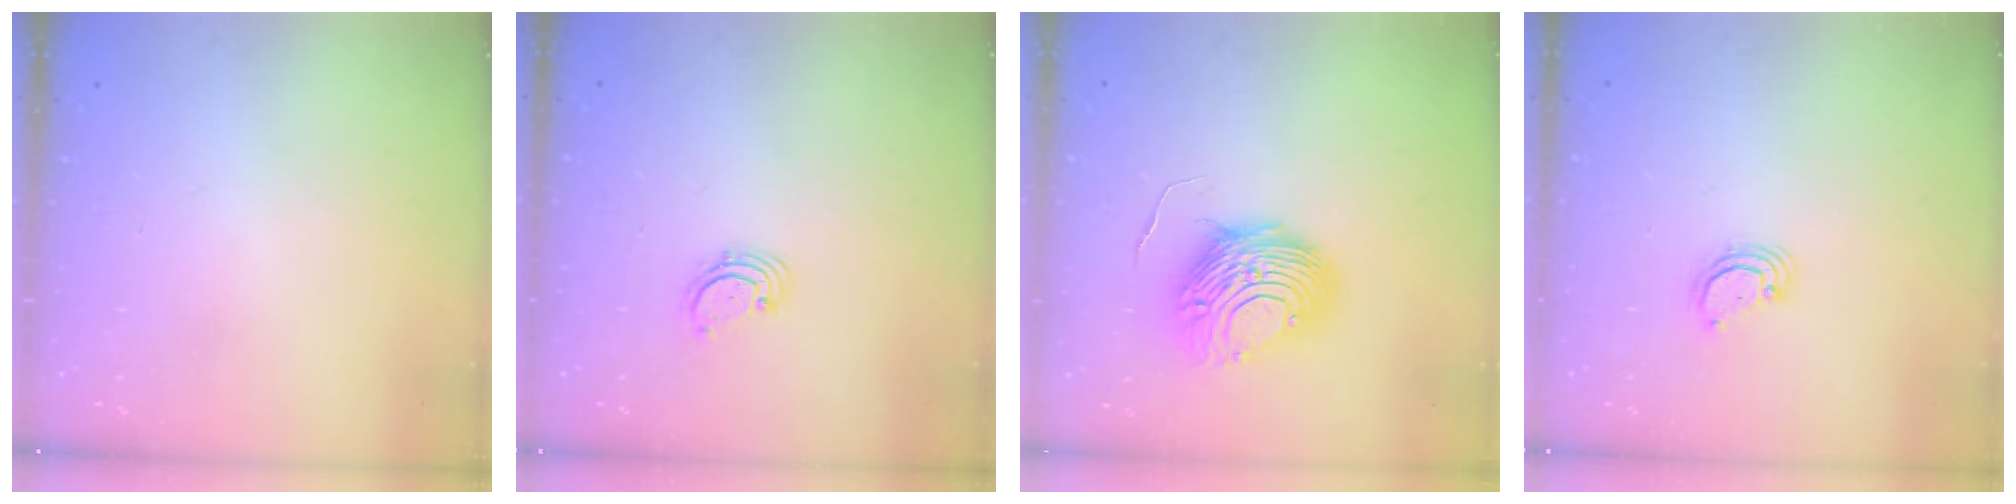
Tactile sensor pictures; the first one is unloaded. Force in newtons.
{"total": 1.7, "press": 1.7, "slide": 0.2}
{"total": 11.1, "press": 11.1, "slide": 0.7}
{"total": 3.1, "press": 3.1, "slide": 0.3}